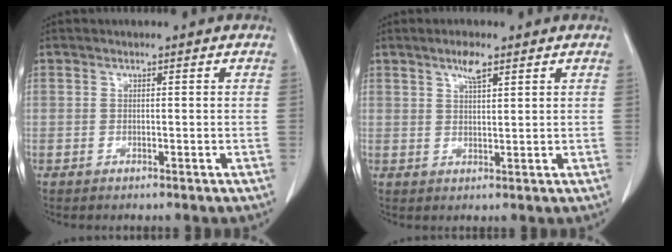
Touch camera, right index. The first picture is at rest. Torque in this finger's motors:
{"motor_torque": [0.06, 0.01, 0.06, 0.02]}